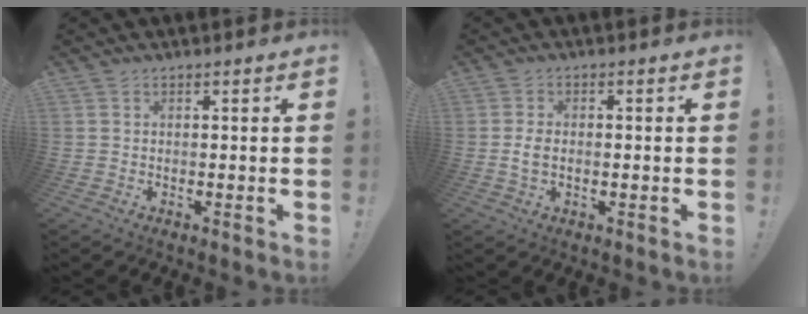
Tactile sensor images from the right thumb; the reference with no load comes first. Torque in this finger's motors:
{"motor_torque": [0.19, 0.33, 0.42, -0.34, 0.05]}